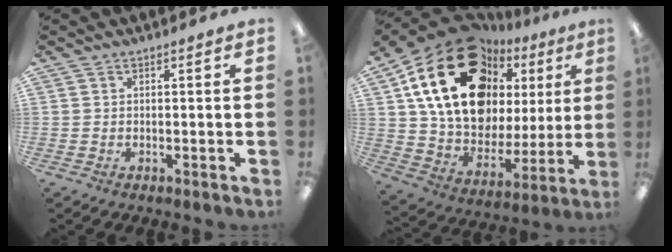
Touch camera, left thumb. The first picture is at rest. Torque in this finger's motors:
{"motor_torque": [2.48, 2.53, 2.30, -0.48, 0.28]}